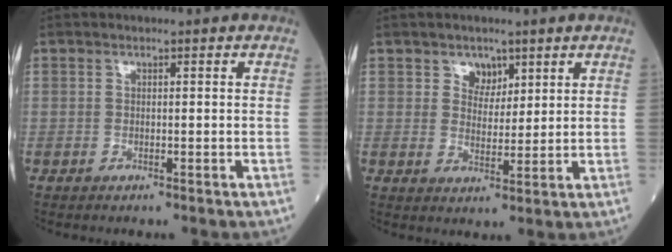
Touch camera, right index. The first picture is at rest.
{"total": 3.6, "force": [2.2, 2.6, 1.2], "torque": [-0.011, 0.000, 0.039]}